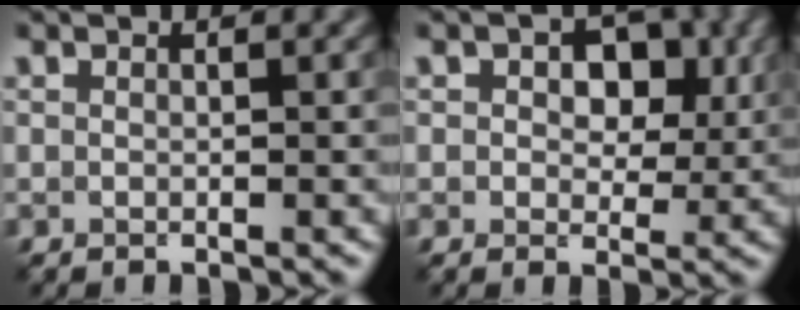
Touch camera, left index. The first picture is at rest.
{"total": 5.2, "force": [1.4, 3.4, 3.8], "torque": [-0.049, -0.004, 0.012]}